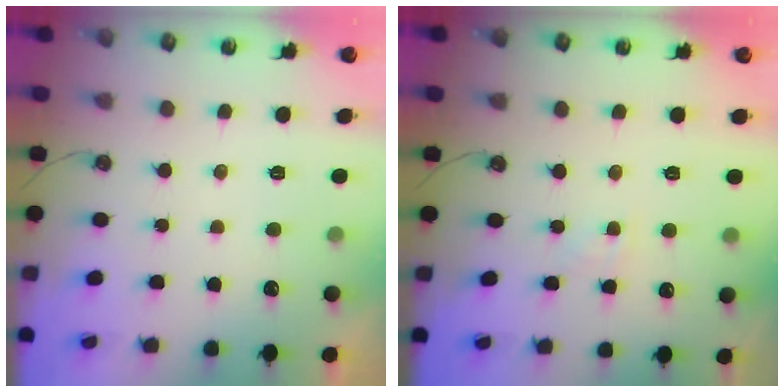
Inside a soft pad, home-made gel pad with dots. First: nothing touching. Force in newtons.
{"total": 2.7, "press": 2.7, "slide": 0.4}